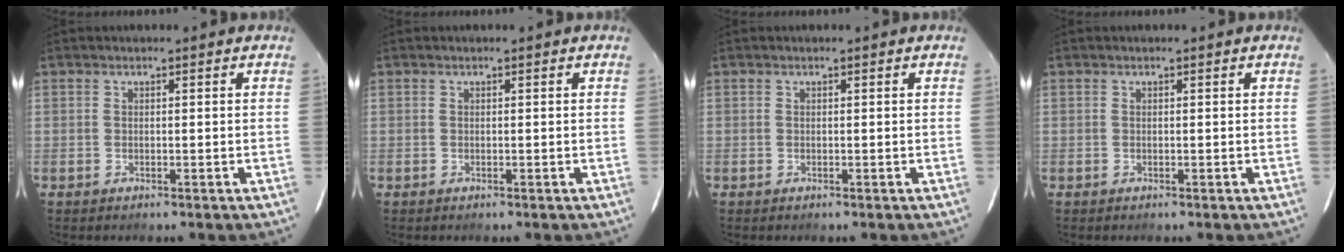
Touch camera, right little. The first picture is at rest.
{"total": 0.0}
{"total": 0.0}
{"total": 0.0}